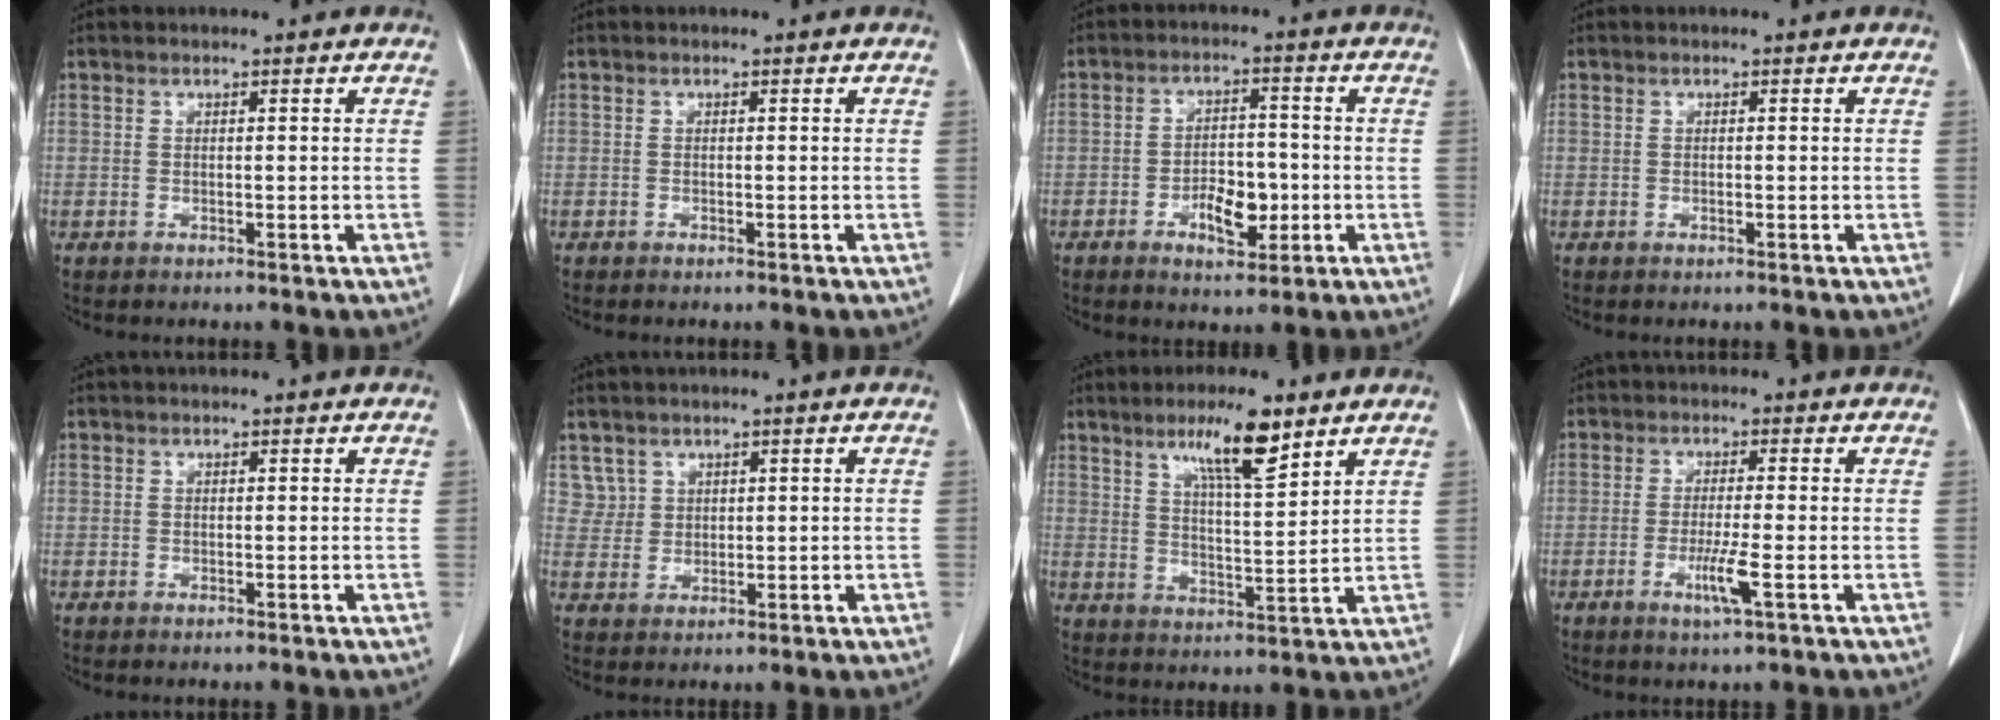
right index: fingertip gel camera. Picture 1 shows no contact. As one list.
[{"total": 0.0}, {"total": 6.2, "force": [-2.0, 3.2, 5.0], "torque": [-0.083, 0.006, -0.026]}, {"total": 0.0}, {"total": 0.0}, {"total": 3.1, "force": [1.8, 2.5, -0.2], "torque": [0.016, 0.006, 0.032]}, {"total": 9.1, "force": [6.0, 1.2, 6.8], "torque": [-0.118, -0.002, 0.103]}, {"total": 4.2, "force": [-1.5, -0.3, 3.9], "torque": [-0.076, -0.010, -0.029]}]